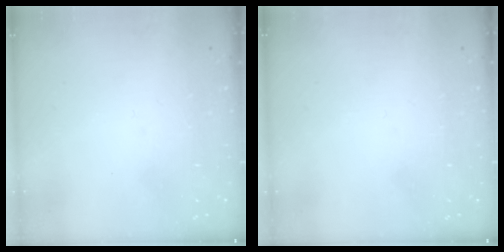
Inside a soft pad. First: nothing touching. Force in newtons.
{"total": 0.0}